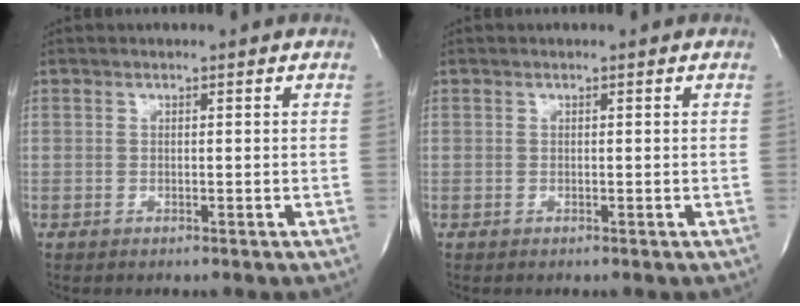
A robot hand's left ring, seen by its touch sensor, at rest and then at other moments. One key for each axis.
{"total": 0.0}